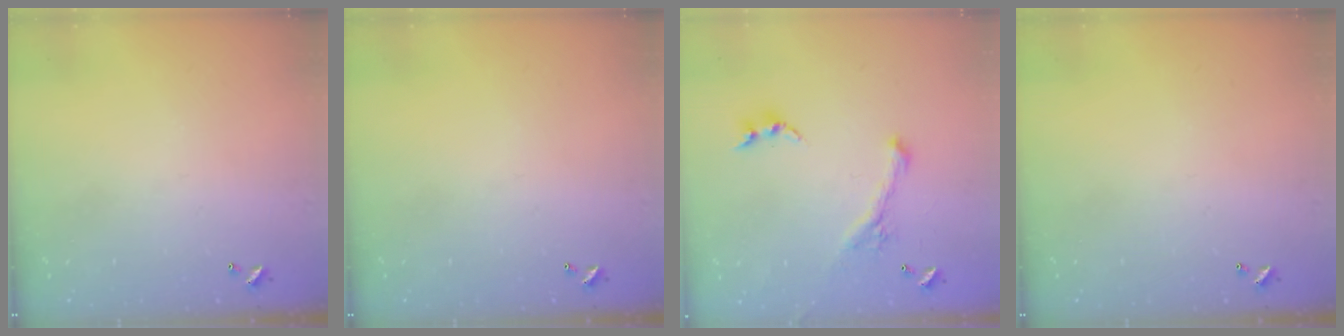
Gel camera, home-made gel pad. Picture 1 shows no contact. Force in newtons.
{"total": 0.0}
{"total": 1.3, "press": 0.5, "slide": 1.2}
{"total": 0.0}